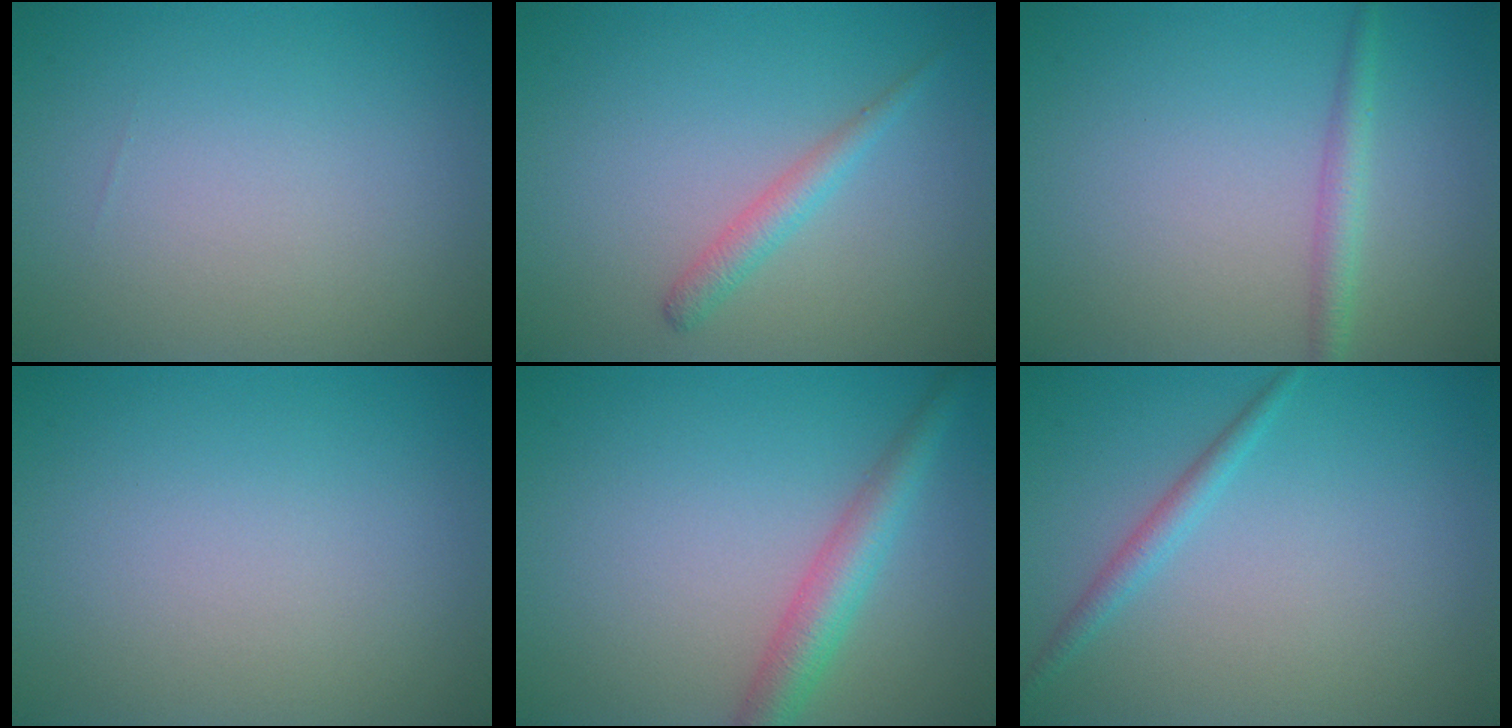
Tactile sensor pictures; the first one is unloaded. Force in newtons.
{"total": 1.8, "press": 1.8, "slide": 0.1}
{"total": 1.9, "press": 1.8, "slide": 0.1}
{"total": 0.0}
{"total": 3.5, "press": 3.5, "slide": 0.1}
{"total": 1.5, "press": 1.5, "slide": 0.1}